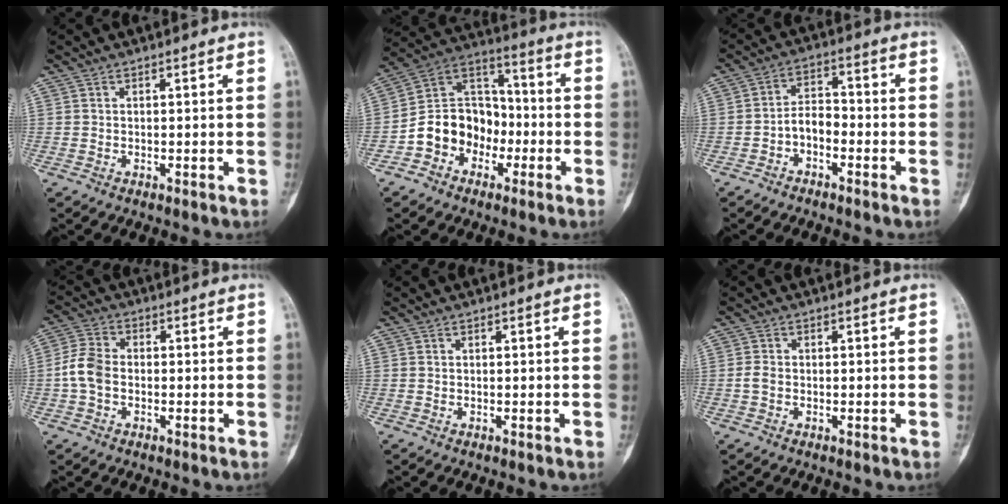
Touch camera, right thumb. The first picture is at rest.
{"total": 13.2, "force": [-4.5, 10.8, 6.0], "torque": [-0.063, 0.069, -0.090]}
{"total": 4.9, "force": [-2.3, 3.1, 3.0], "torque": [-0.040, 0.032, -0.050]}
{"total": 5.9, "force": [-1.0, 4.2, 4.0], "torque": [-0.083, 0.017, -0.028]}
{"total": 0.0}
{"total": 1.5, "force": [-0.4, 1.1, 1.0], "torque": [-0.023, 0.001, -0.010]}